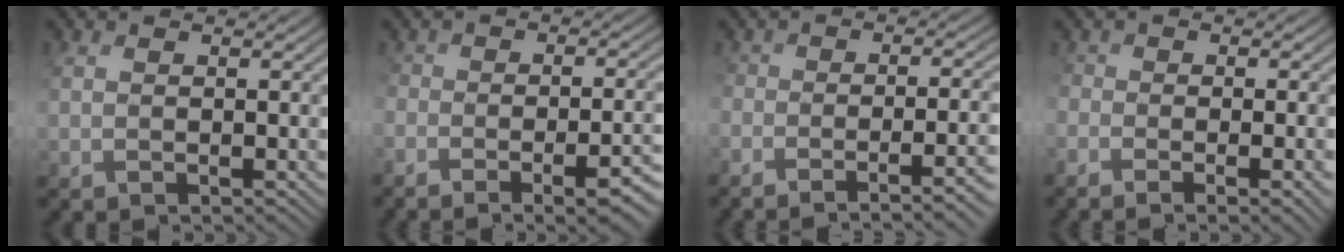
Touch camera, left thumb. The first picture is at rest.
{"total": 10.0, "force": [-6.1, 3.7, 7.1], "torque": [-0.095, -0.011, -0.065]}
{"total": 8.9, "force": [-5.5, 2.4, 6.5], "torque": [-0.079, 0.001, -0.062]}
{"total": 6.1, "force": [-3.0, 2.8, 4.5], "torque": [-0.079, -0.020, -0.034]}